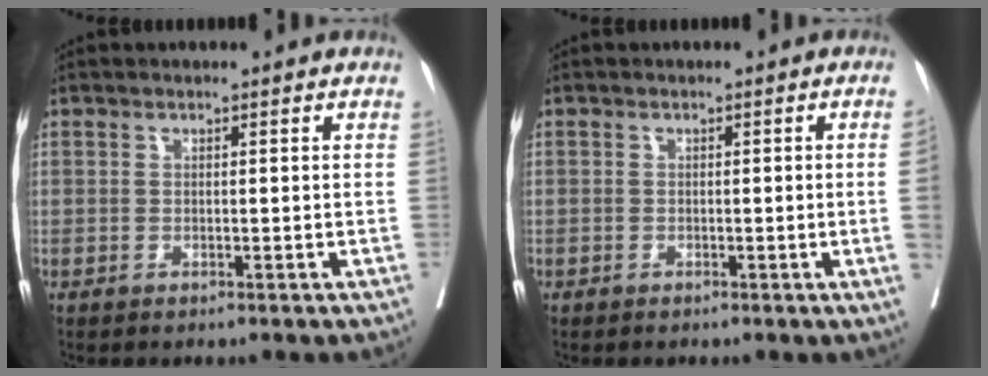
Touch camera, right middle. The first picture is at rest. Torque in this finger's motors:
{"motor_torque": [0.24, -0.18, -0.97, -0.21]}